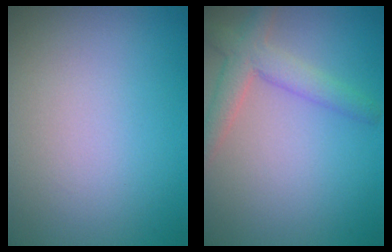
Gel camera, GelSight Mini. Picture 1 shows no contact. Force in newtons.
{"total": 3.3, "press": 3.3, "slide": 0.2}